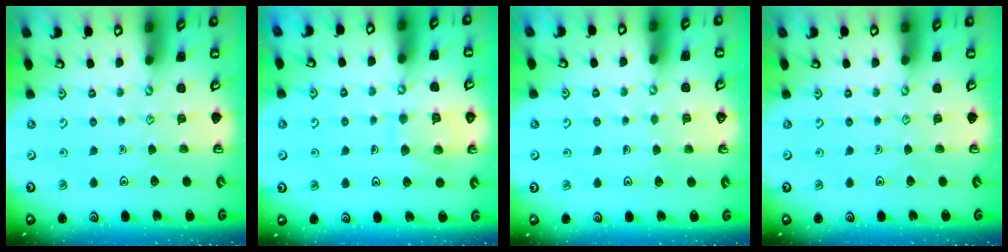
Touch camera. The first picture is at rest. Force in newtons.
{"total": 8.6, "press": 8.6, "slide": 0.8}
{"total": 3.5, "press": 3.5, "slide": 0.3}
{"total": 0.0}